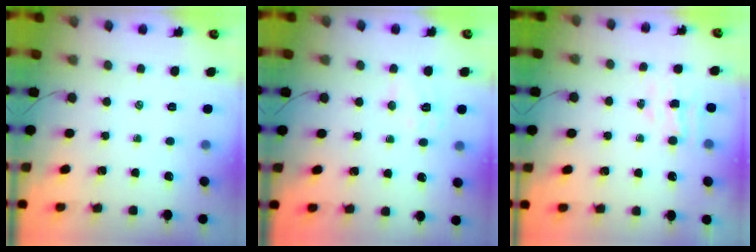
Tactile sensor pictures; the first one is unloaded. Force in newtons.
{"total": 6.1, "press": 6.0, "slide": 1.0}
{"total": 3.9, "press": 3.7, "slide": 1.0}